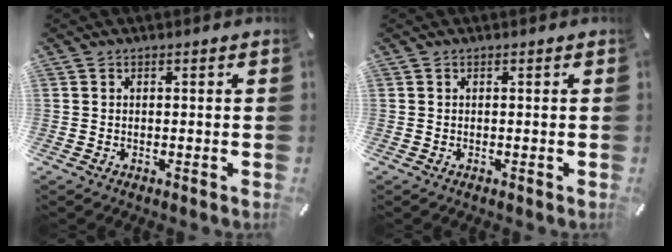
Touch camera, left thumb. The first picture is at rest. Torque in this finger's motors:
{"motor_torque": [0.00, 0.00, -0.02, 0.02, 0.00]}